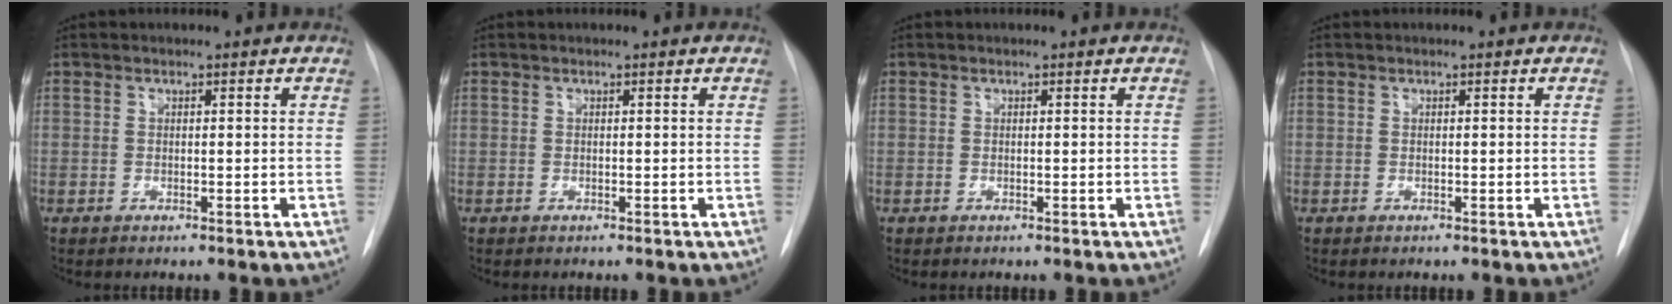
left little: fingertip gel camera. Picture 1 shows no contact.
{"total": 0.0}
{"total": 0.0}
{"total": 0.0}